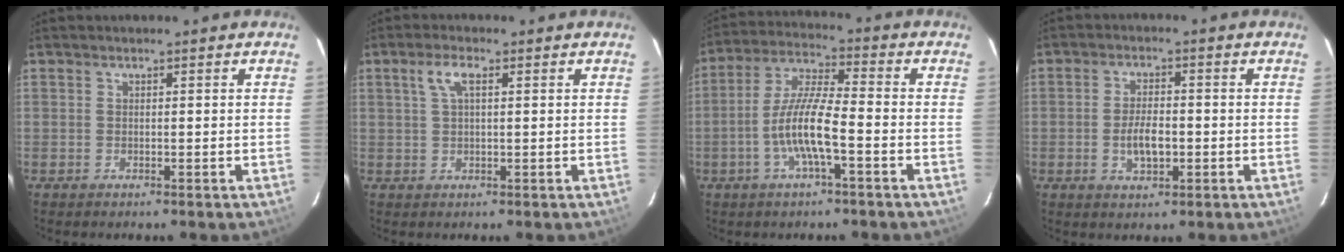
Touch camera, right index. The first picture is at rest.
{"total": 3.4, "force": [1.3, 1.1, 2.9], "torque": [-0.061, 0.008, 0.024]}
{"total": 9.7, "force": [-3.4, 1.2, 9.0], "torque": [-0.188, 0.006, -0.067]}
{"total": 5.1, "force": [-1.2, 2.3, 4.4], "torque": [-0.087, 0.002, -0.018]}